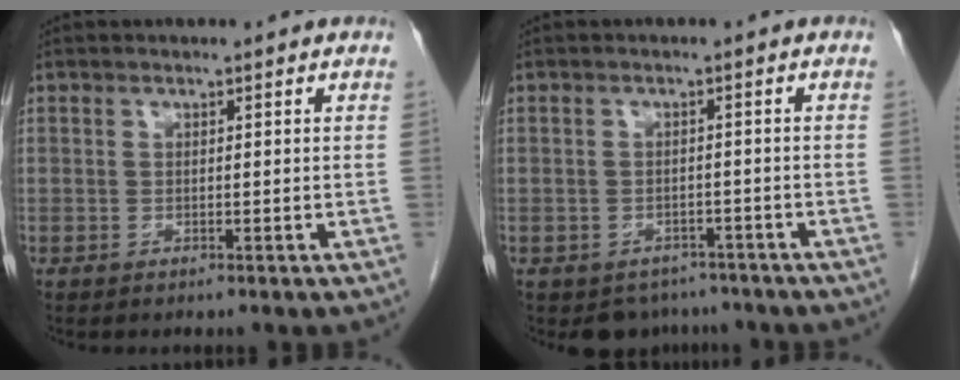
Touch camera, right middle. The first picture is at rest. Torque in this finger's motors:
{"motor_torque": [0.02, -0.02, -0.08, 0.00]}